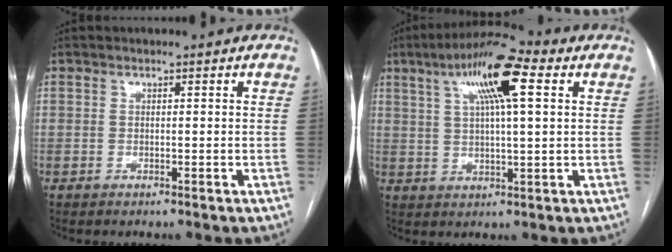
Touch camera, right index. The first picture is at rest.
{"total": 12.3, "force": [5.2, 2.0, 11.0], "torque": [-0.196, 0.027, 0.082]}